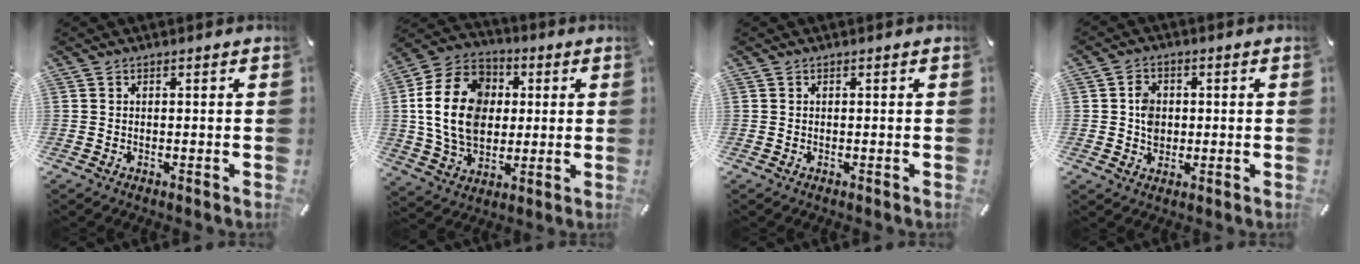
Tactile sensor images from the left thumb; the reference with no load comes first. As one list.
[{"total": 19.0, "force": [1.3, 14.8, 11.8], "torque": [-0.257, 0.011, 0.020]}, {"total": 0.0}, {"total": 5.1, "force": [0.0, 4.4, 2.6], "torque": [-0.035, 0.005, -0.002]}]